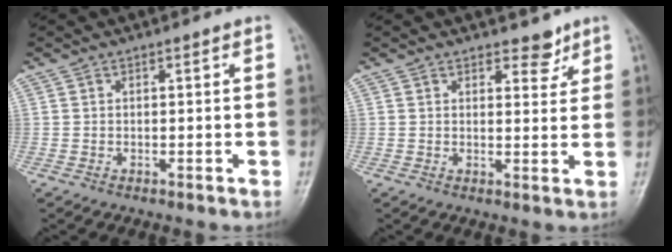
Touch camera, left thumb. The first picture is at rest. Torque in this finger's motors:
{"motor_torque": [-0.21, 0.11, -0.34, -0.01, -0.01]}